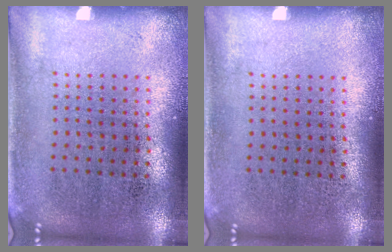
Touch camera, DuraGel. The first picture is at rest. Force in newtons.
{"total": 0.0}